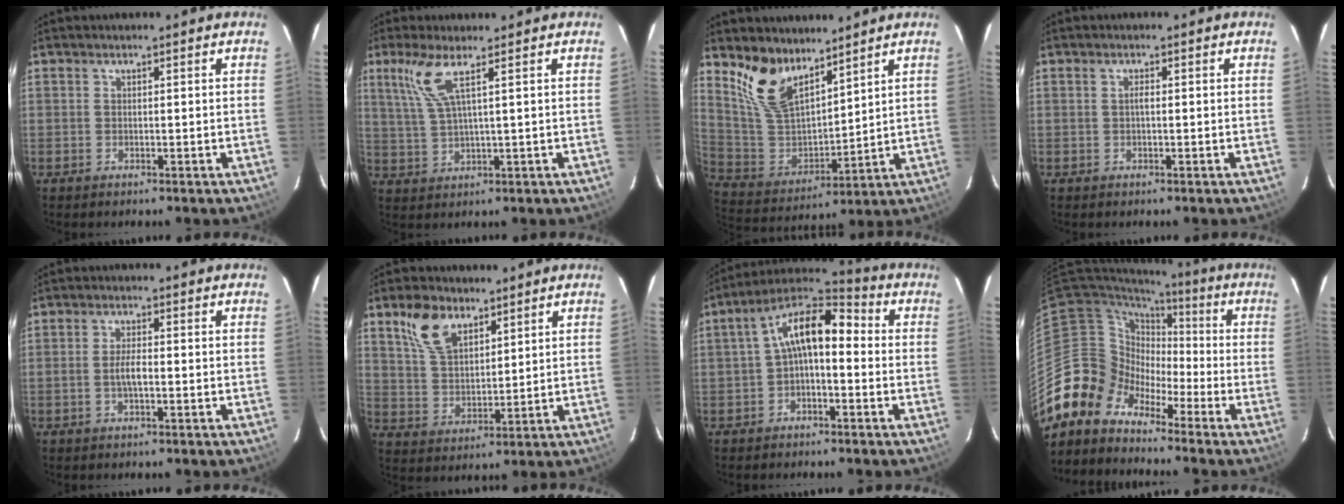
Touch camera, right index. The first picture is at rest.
{"total": 5.9, "force": [3.0, 0.1, 5.1], "torque": [-0.114, -0.003, 0.070]}
{"total": 13.5, "force": [9.7, 6.2, 7.0], "torque": [-0.145, 0.002, 0.208]}
{"total": 0.8, "force": [0.0, 0.2, 0.8], "torque": [-0.015, 0.003, -0.002]}
{"total": 2.8, "force": [-0.7, 0.6, 2.6], "torque": [-0.050, 0.002, -0.013]}
{"total": 9.6, "force": [5.8, 5.3, 5.6], "torque": [-0.108, 0.018, 0.119]}
{"total": 10.1, "force": [-0.5, 5.1, 8.7], "torque": [-0.164, 0.032, -0.018]}
{"total": 10.7, "force": [-7.8, 7.3, 0.6], "torque": [-0.026, 0.040, -0.169]}